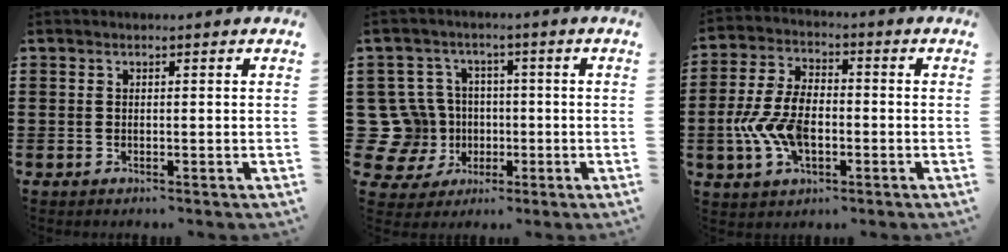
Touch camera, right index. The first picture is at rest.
{"total": 10.0, "force": [-0.6, 9.5, 3.0], "torque": [-0.131, 0.006, -0.010]}
{"total": 8.6, "force": [-2.2, 4.8, 6.8], "torque": [-0.165, -0.002, -0.045]}